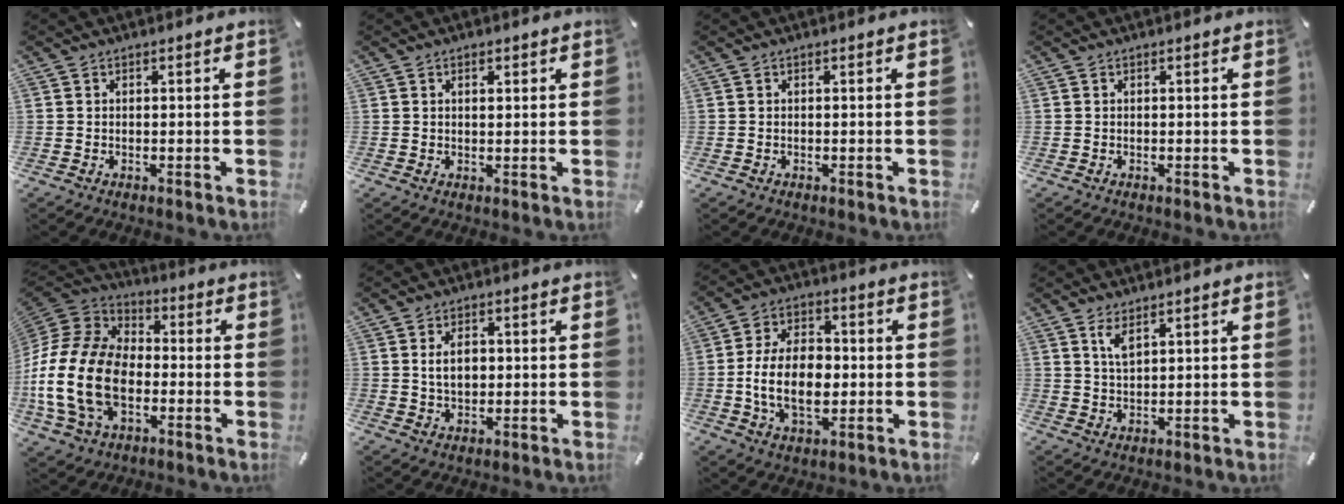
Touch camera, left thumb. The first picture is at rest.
{"total": 1.5, "force": [0.6, 0.9, 1.0], "torque": [-0.015, 0.000, 0.008]}
{"total": 0.0}
{"total": 0.0}
{"total": 21.1, "force": [-6.0, 14.5, 14.1], "torque": [-0.307, 0.029, -0.102]}
{"total": 5.1, "force": [0.5, 3.4, 3.7], "torque": [-0.067, -0.002, 0.003]}
{"total": 13.5, "force": [-1.6, 8.9, 10.1], "torque": [-0.195, 0.005, -0.026]}
{"total": 3.6, "force": [2.3, 1.2, 2.5], "torque": [-0.055, 0.000, 0.041]}